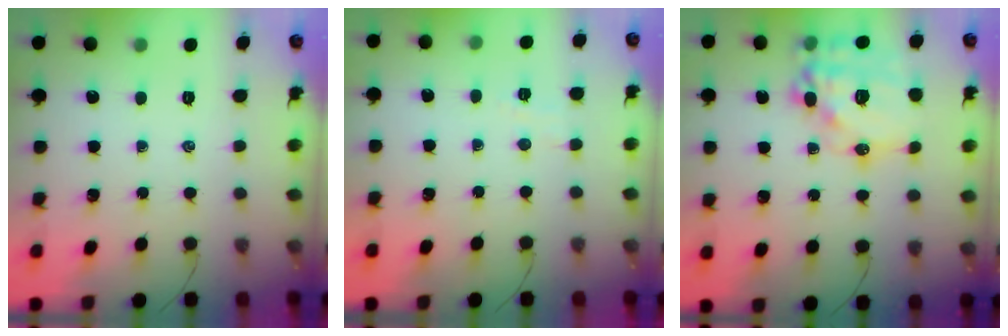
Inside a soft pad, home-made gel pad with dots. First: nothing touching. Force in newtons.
{"total": 2.9, "press": 2.7, "slide": 1.0}
{"total": 18.4, "press": 18.1, "slide": 3.4}